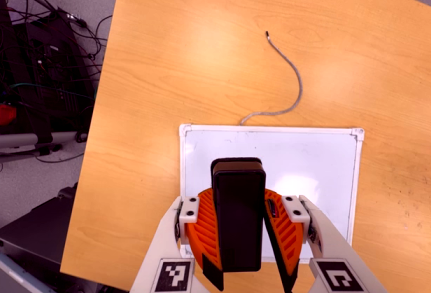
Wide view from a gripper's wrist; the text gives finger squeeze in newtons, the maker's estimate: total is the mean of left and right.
{"total": 10.2, "left": 9.6, "right": 10.8}